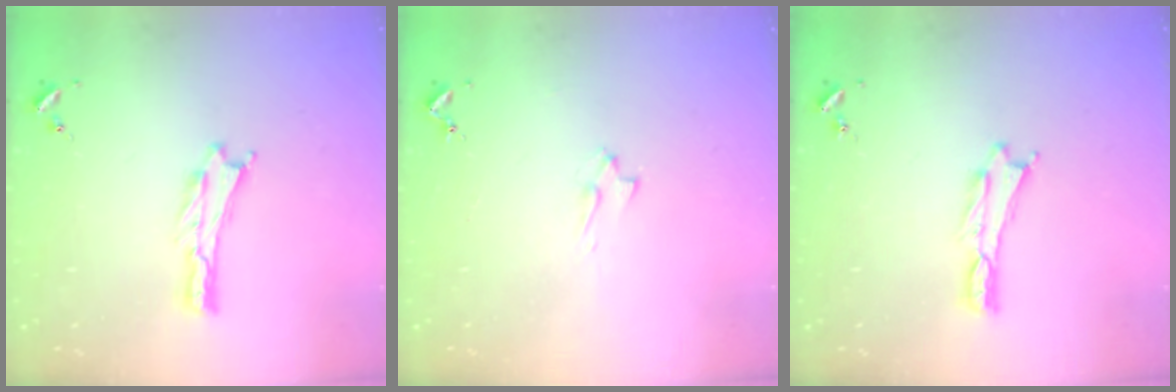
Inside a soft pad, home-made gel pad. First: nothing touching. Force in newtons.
{"total": 2.1, "press": 2.1, "slide": 0.3}
{"total": 0.0}